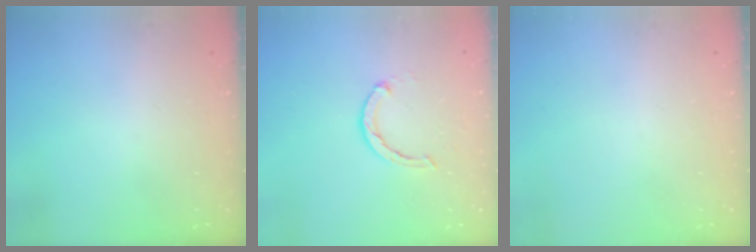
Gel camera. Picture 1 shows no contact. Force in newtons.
{"total": 2.4, "press": 2.4, "slide": 0.4}
{"total": 0.0}